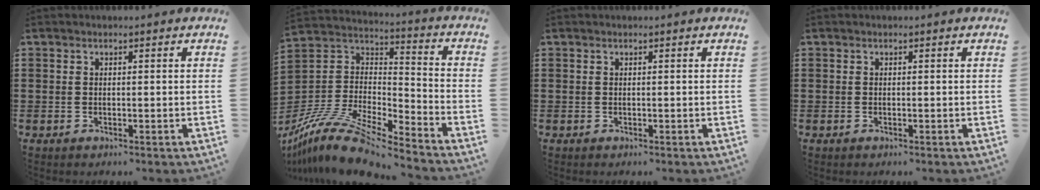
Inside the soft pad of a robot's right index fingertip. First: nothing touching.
{"total": 12.9, "force": [-10.7, 3.2, 6.5], "torque": [-0.137, 0.025, -0.208]}
{"total": 0.0}
{"total": 0.0}